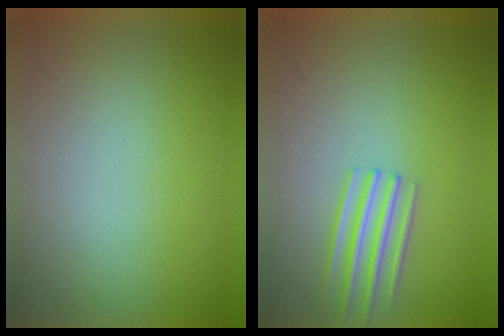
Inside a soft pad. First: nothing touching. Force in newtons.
{"total": 2.1}